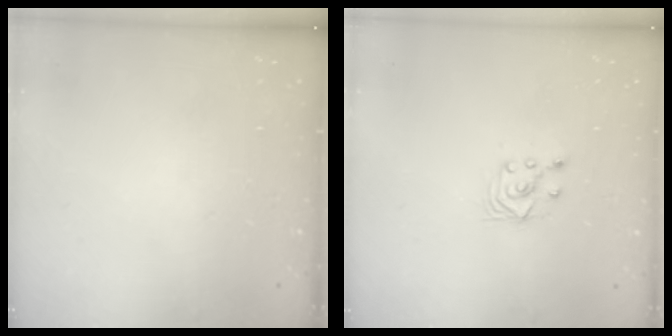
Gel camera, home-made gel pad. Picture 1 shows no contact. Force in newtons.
{"total": 3.5, "press": 3.2, "slide": 1.3}